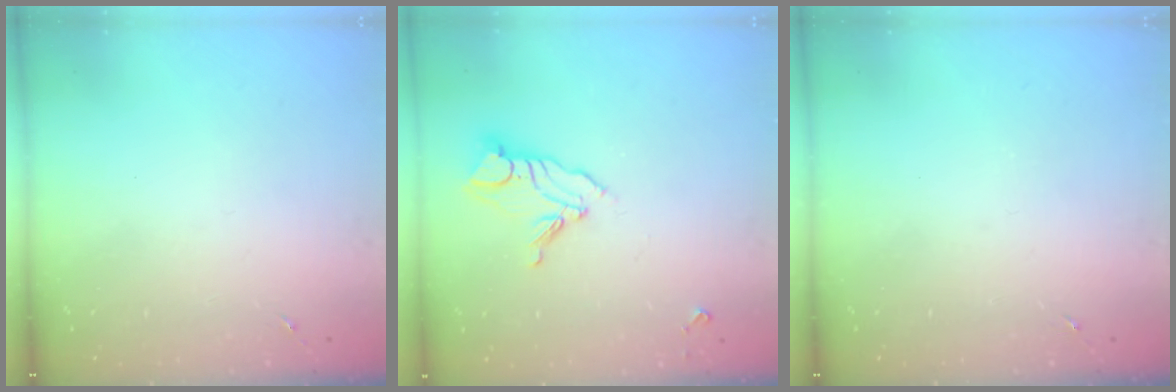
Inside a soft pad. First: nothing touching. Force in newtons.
{"total": 10.7, "press": 10.6, "slide": 1.0}
{"total": 0.0}